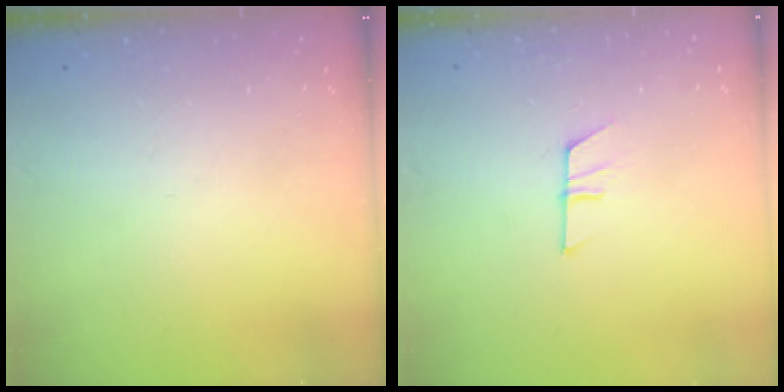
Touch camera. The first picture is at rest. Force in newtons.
{"total": 7.8, "press": 7.8, "slide": 0.4}